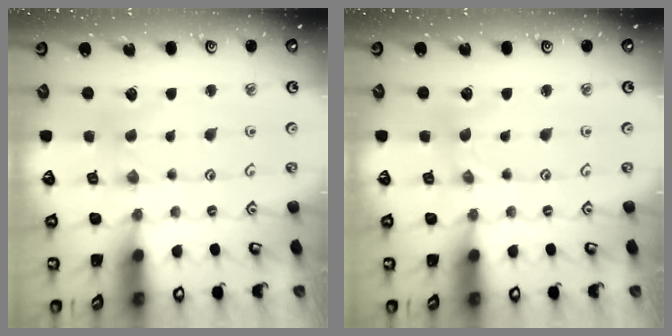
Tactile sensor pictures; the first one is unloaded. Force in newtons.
{"total": 0.0}